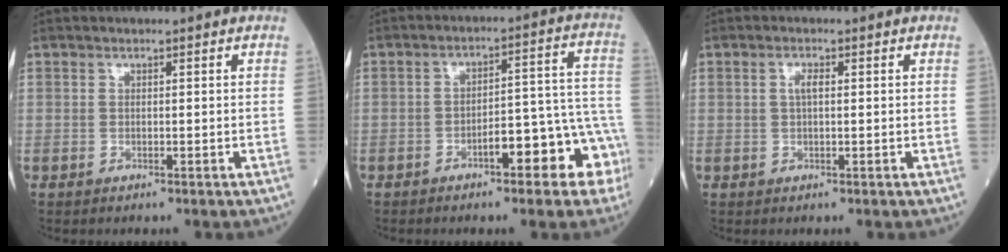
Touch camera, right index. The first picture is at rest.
{"total": 10.8, "force": [-5.1, 3.0, 8.9], "torque": [-0.096, 0.045, -0.065]}
{"total": 1.7, "force": [0.3, 0.4, 1.6], "torque": [-0.032, 0.003, 0.005]}